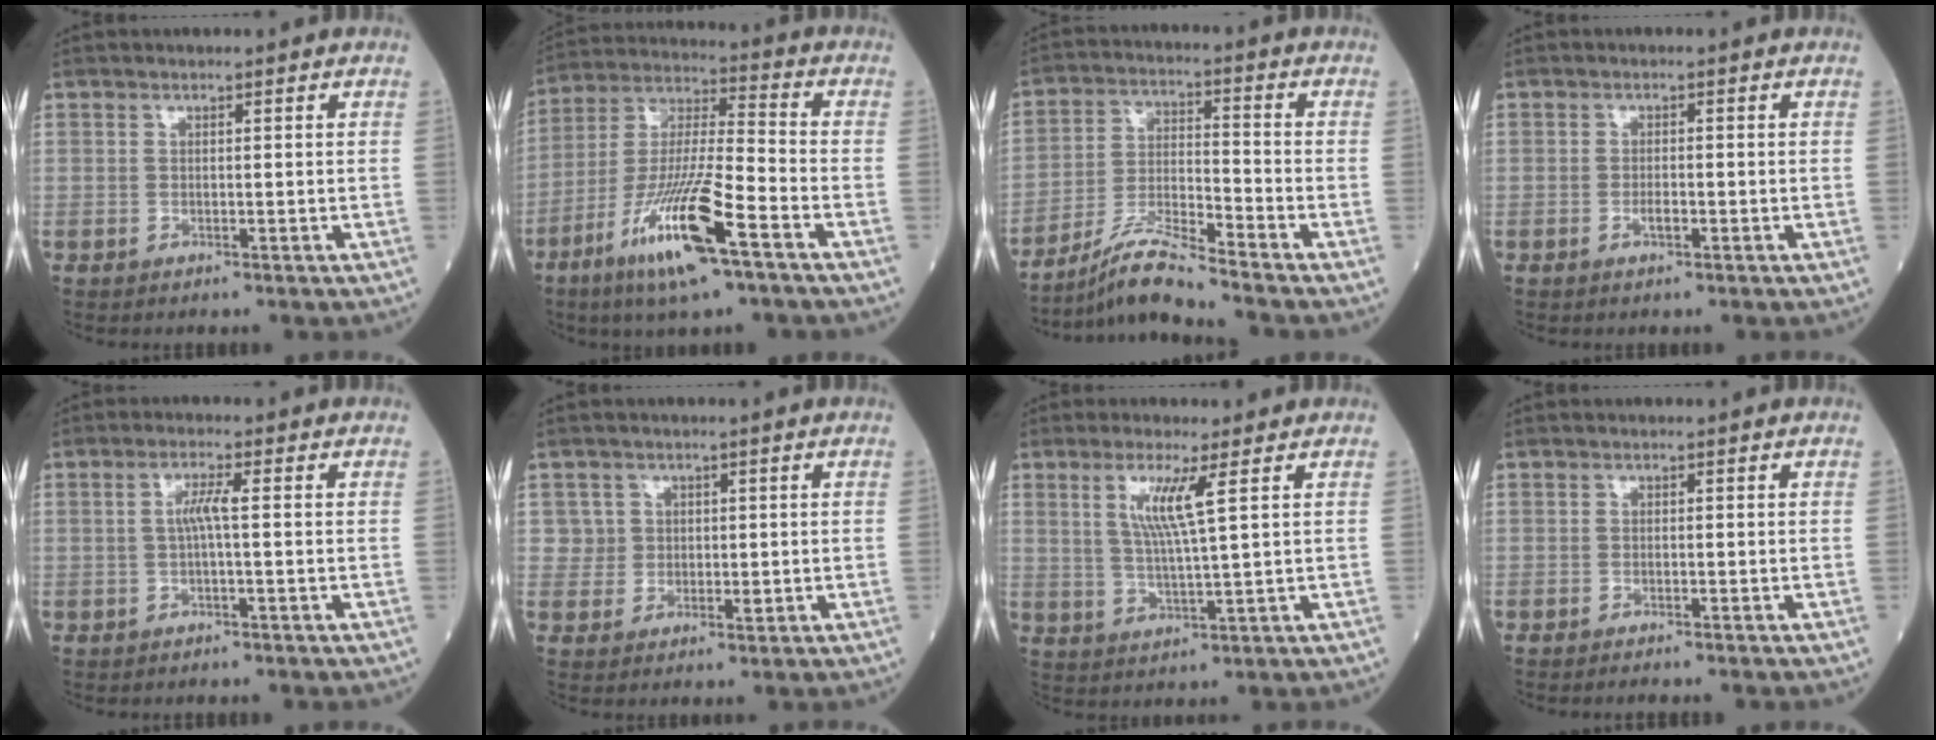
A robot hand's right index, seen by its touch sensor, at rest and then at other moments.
{"total": 16.0, "force": [-8.3, 1.4, 13.6], "torque": [-0.275, -0.026, -0.153]}
{"total": 8.1, "force": [-7.2, -1.4, 3.4], "torque": [-0.074, -0.016, -0.132]}
{"total": 1.5, "force": [-0.6, 0.4, 1.3], "torque": [-0.022, 0.001, -0.010]}
{"total": 2.9, "force": [0.1, 0.0, 2.9], "torque": [-0.059, 0.005, 0.001]}
{"total": 3.1, "force": [0.9, 2.9, 0.0], "torque": [0.016, -0.002, 0.014]}
{"total": 6.1, "force": [2.3, -0.5, 5.7], "torque": [-0.114, -0.006, 0.046]}
{"total": 2.2, "force": [-2.0, 0.1, 0.9], "torque": [-0.010, -0.003, -0.024]}